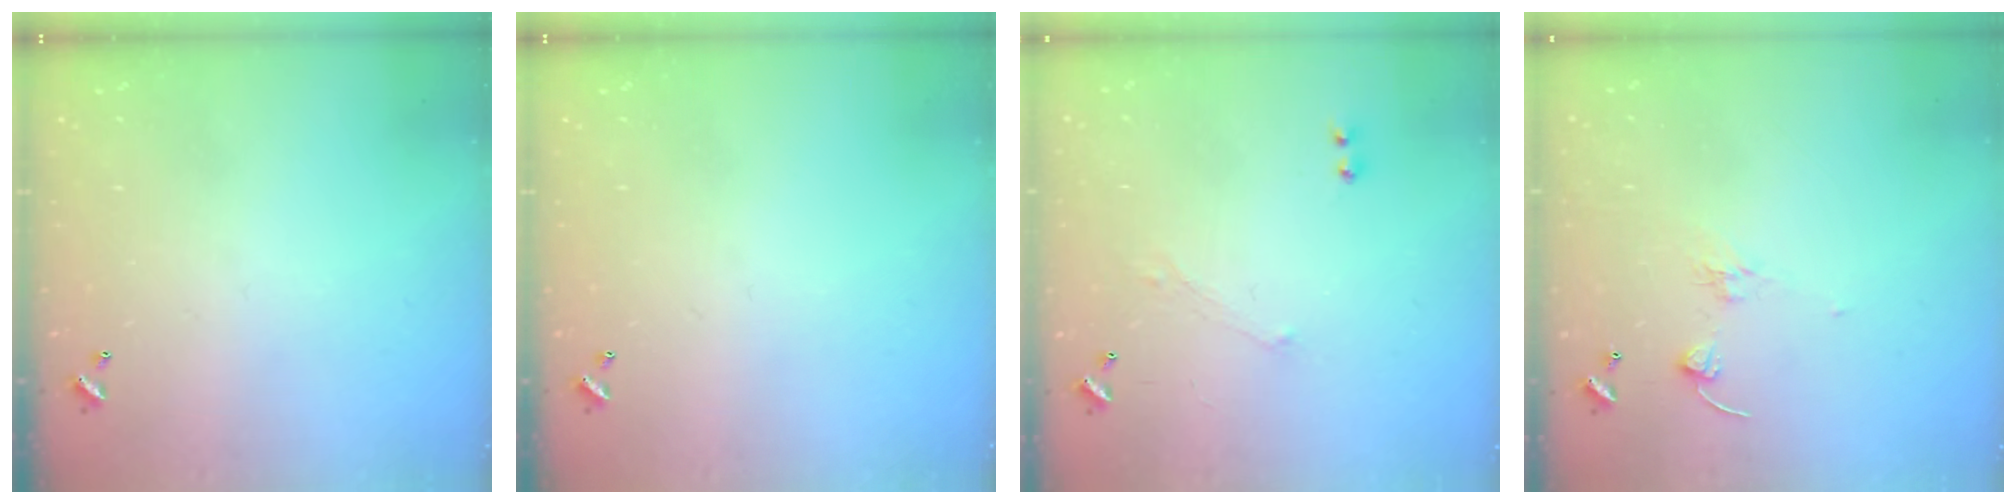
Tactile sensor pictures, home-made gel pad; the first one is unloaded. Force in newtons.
{"total": 0.0}
{"total": 1.0, "press": 0.9, "slide": 0.5}
{"total": 1.7, "press": 1.5, "slide": 0.7}